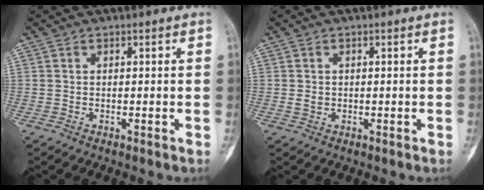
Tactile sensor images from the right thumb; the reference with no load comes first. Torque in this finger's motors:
{"motor_torque": [0.23, 0.55, 0.13, -0.24, -0.04]}